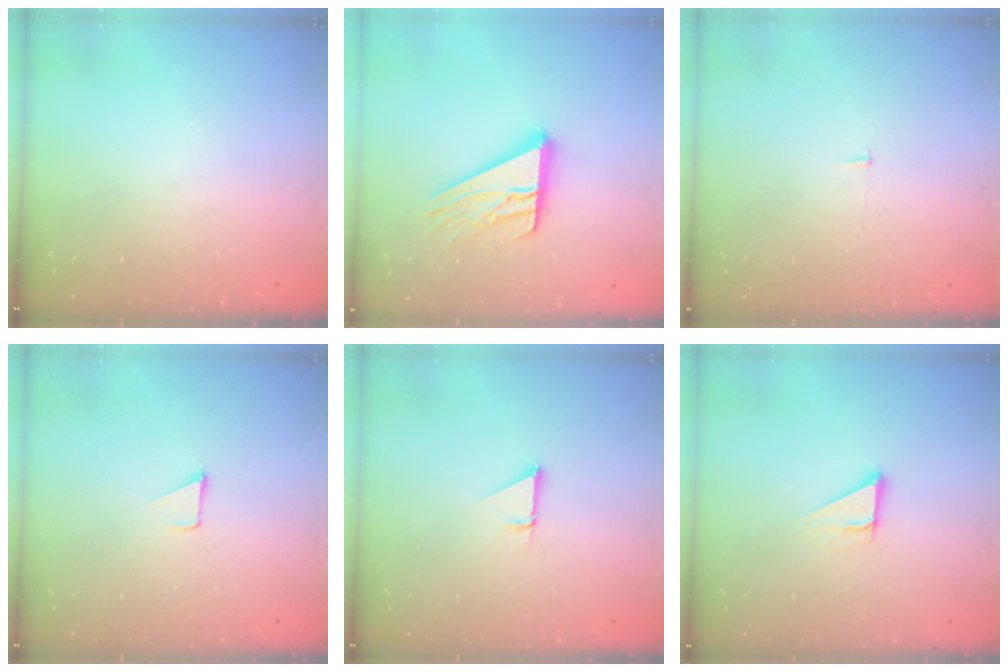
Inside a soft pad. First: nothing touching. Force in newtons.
{"total": 15.4, "press": 15.3, "slide": 1.4}
{"total": 2.5, "press": 2.5, "slide": 0.2}
{"total": 1.8, "press": 1.7, "slide": 0.1}
{"total": 0.9, "press": 0.9, "slide": 0.1}
{"total": 4.0, "press": 4.0, "slide": 0.2}